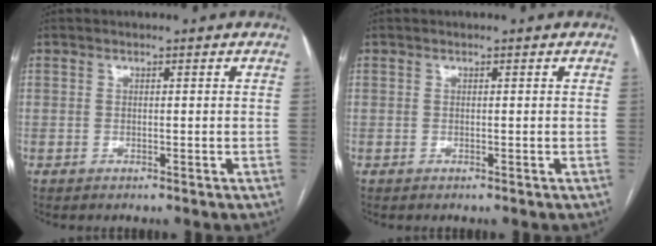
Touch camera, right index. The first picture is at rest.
{"total": 0.0}